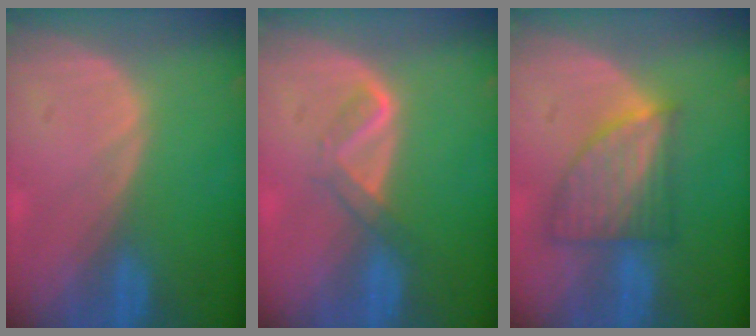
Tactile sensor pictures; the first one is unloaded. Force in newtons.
{"total": 3.2, "press": 3.1, "slide": 0.7}
{"total": 7.4, "press": 6.7, "slide": 3.3}